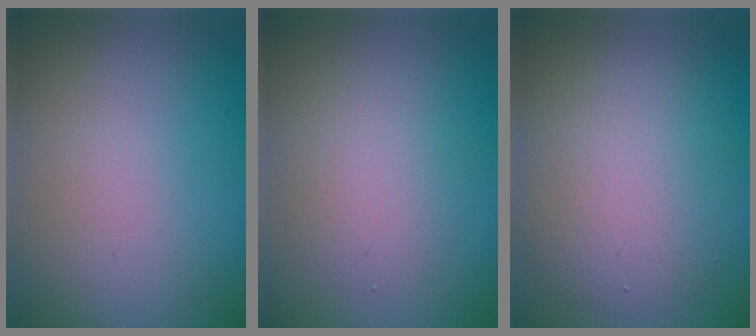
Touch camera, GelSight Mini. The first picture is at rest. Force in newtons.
{"total": 2.7, "press": 2.7, "slide": 0.1}
{"total": 6.0, "press": 6.0, "slide": 0.3}